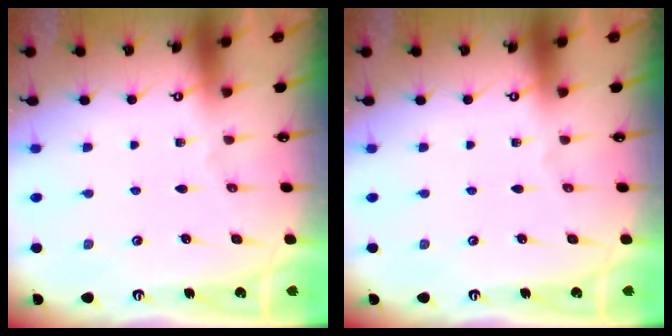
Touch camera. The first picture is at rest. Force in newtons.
{"total": 0.0}